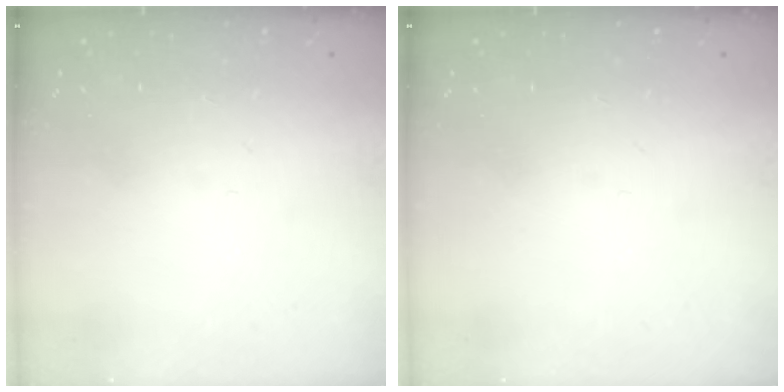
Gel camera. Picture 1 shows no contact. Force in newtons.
{"total": 0.0}